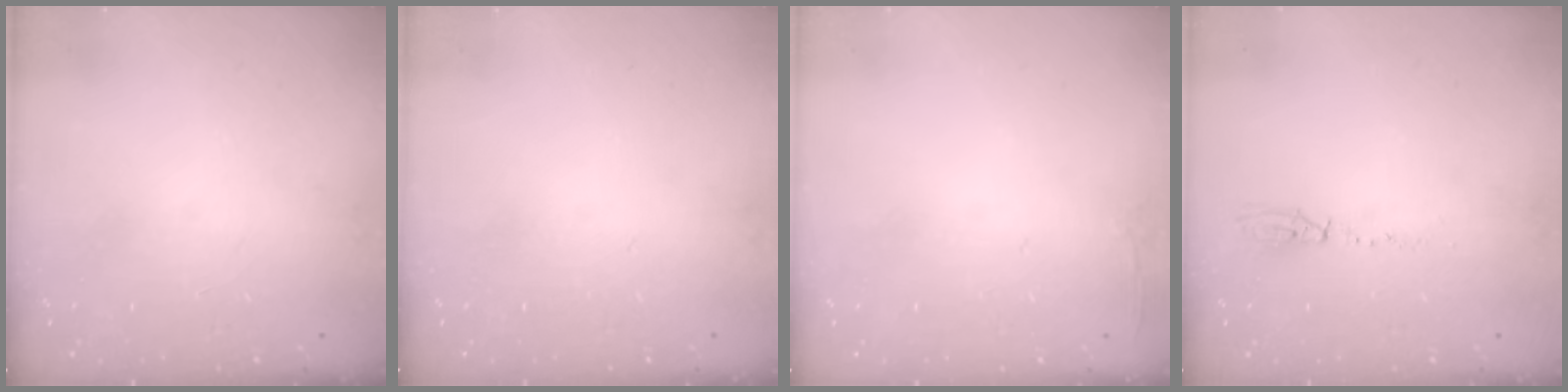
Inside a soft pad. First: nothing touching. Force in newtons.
{"total": 0.0}
{"total": 2.8, "press": 2.6, "slide": 0.9}
{"total": 3.9, "press": 3.8, "slide": 0.9}